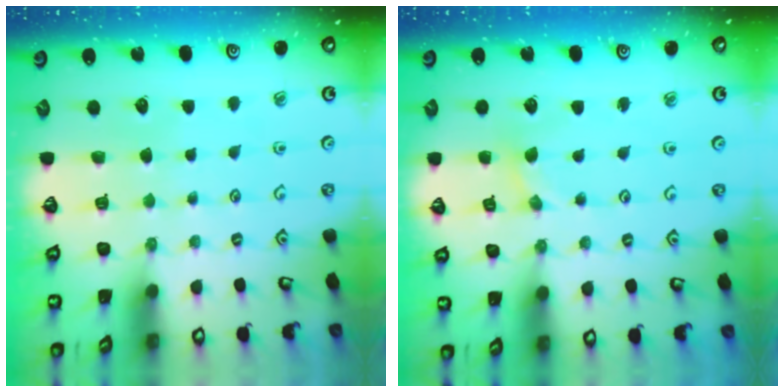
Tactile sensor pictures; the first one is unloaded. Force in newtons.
{"total": 1.0, "press": 1.0, "slide": 0.2}